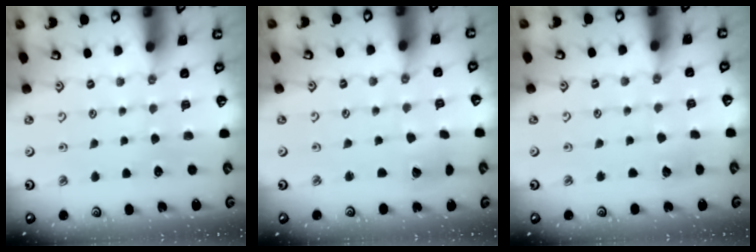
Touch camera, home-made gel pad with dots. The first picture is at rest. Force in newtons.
{"total": 2.8, "press": 2.8, "slide": 0.3}
{"total": 2.8, "press": 2.8, "slide": 0.2}